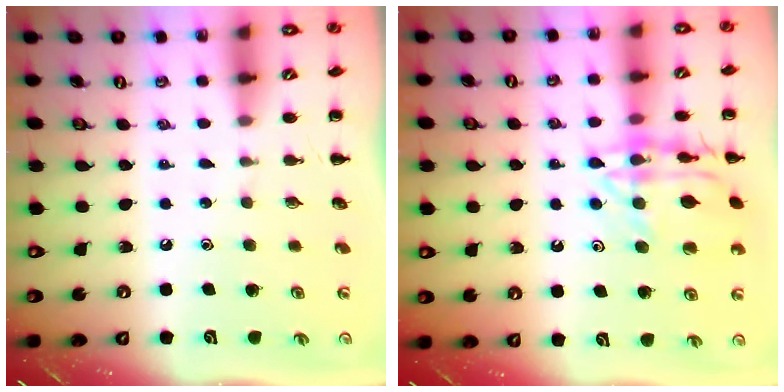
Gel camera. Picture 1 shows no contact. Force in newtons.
{"total": 16.1, "press": 16.1, "slide": 0.8}